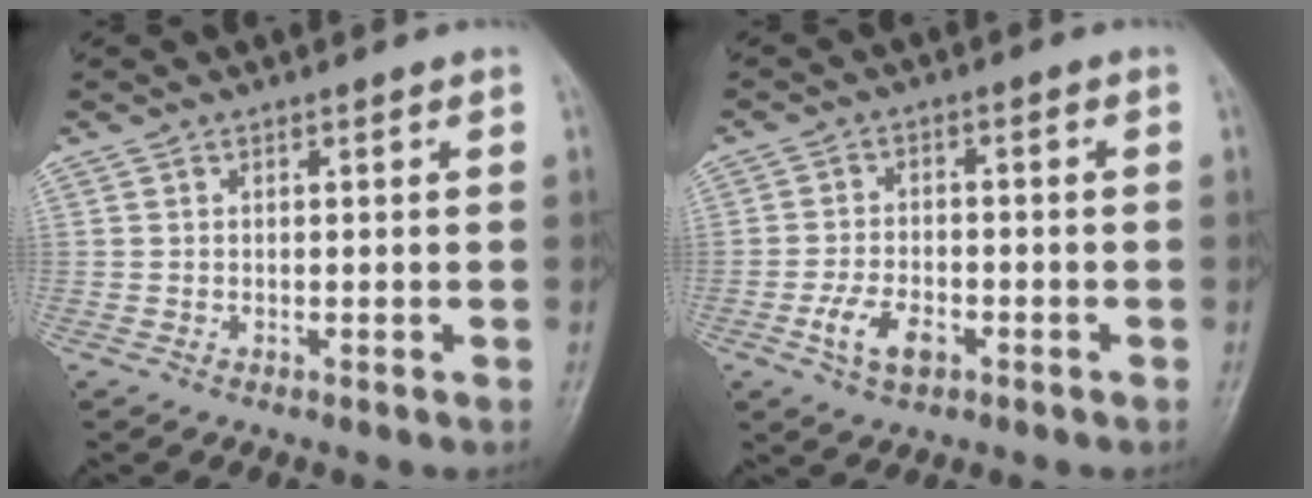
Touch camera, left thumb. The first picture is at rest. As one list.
[{"total": 6.4, "force": [-2.9, 3.6, 4.4], "torque": [-0.080, 0.014, -0.053]}]